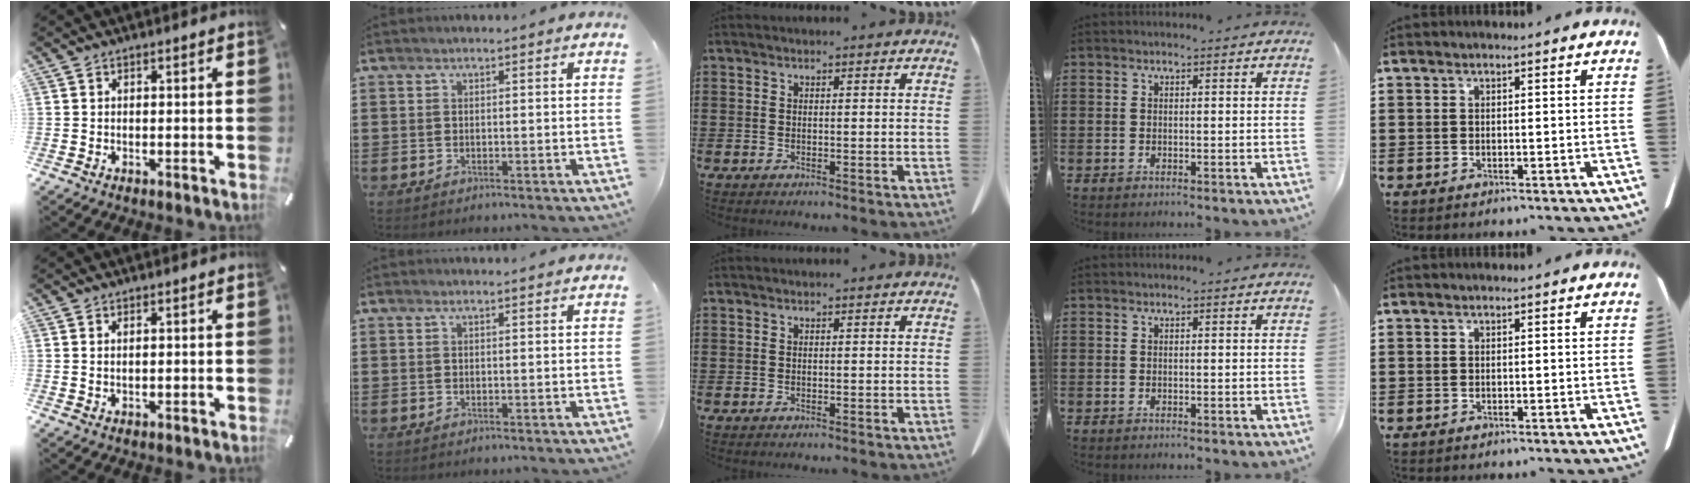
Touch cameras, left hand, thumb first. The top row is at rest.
{"thumb": {"total": 1.0, "force": [0.4, 0.4, 0.8], "torque": [-0.016, 0.001, 0.005]}, "index": {"total": 0.9, "force": [0.8, 0.0, 0.4], "torque": [-0.010, -0.002, 0.016]}}